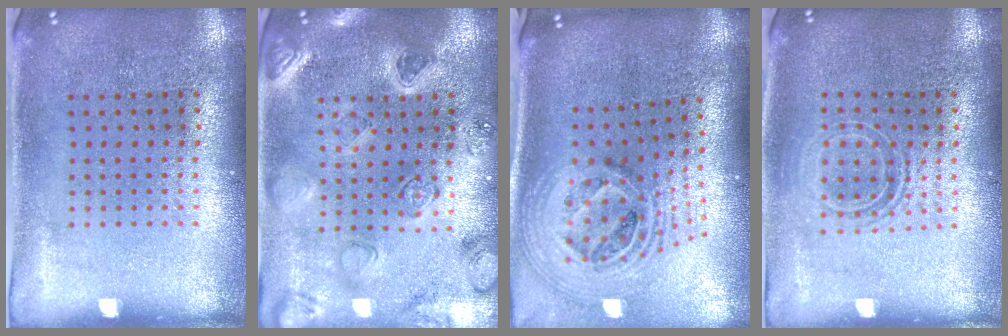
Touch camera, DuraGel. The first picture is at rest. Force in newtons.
{"total": 2.2, "press": 2.2, "slide": 0.4}
{"total": 2.6, "press": 1.8, "slide": 1.9}
{"total": 1.5, "press": 1.2, "slide": 0.9}